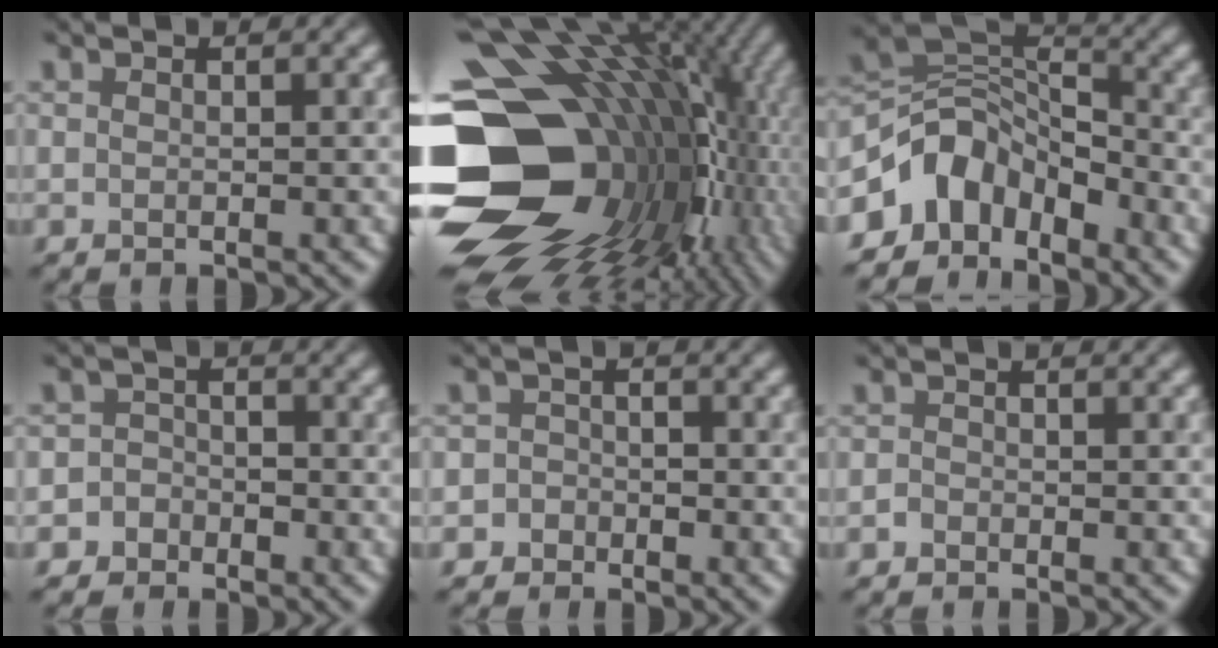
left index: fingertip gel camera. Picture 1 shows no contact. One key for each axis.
{"total": 19.8, "fx": -0.7, "fy": 15.0, "fz": 12.9, "tx": -0.247, "ty": -0.017, "tz": 0.015}
{"total": 6.5, "fx": -3.8, "fy": 4.5, "fz": 2.8, "tx": -0.029, "ty": 0.009, "tz": -0.081}
{"total": 3.0, "fx": -1.8, "fy": 2.4, "fz": -0.2, "tx": 0.045, "ty": 0.005, "tz": -0.043}
{"total": 2.4, "fx": -1.3, "fy": 2.0, "fz": -0.2, "tx": 0.040, "ty": 0.007, "tz": -0.035}
{"total": 0.5, "fx": -0.5, "fy": 0.2, "fz": -0.1, "tx": 0.001, "ty": -0.001, "tz": -0.011}